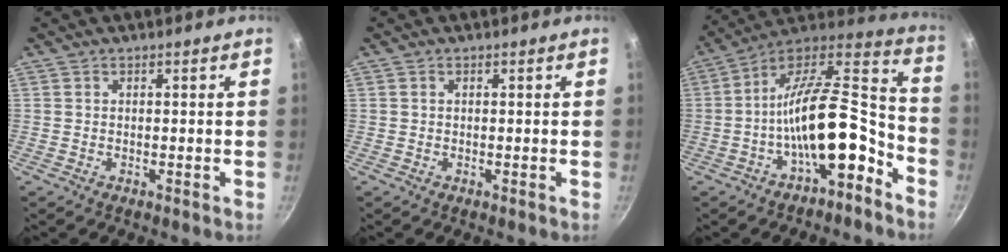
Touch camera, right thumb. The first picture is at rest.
{"total": 0.0}
{"total": 19.7, "force": [-7.8, 8.0, 16.2], "torque": [-0.233, 0.078, -0.145]}